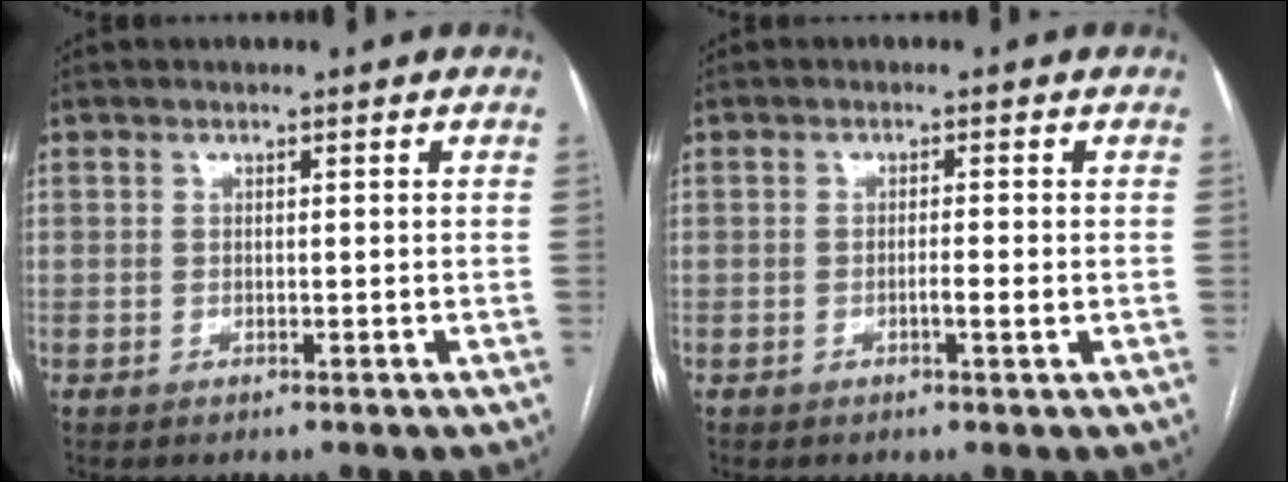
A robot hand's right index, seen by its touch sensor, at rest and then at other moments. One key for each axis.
{"total": 1.7, "fx": -0.5, "fy": -0.1, "fz": 1.6, "tx": -0.028, "ty": -0.001, "tz": -0.009}